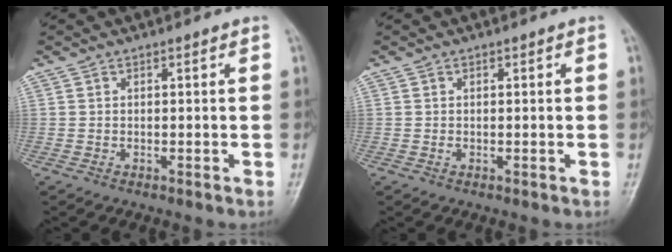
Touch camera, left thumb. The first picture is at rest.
{"total": 0.5, "force": [0.0, 0.4, 0.3], "torque": [-0.003, 0.000, 0.000]}